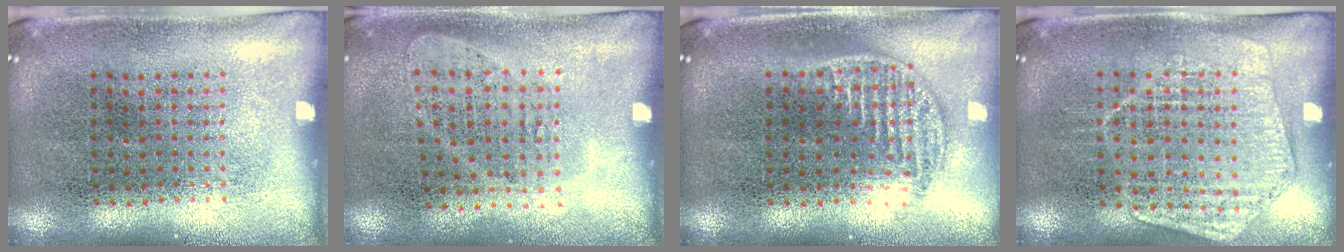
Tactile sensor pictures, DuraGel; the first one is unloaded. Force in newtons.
{"total": 0.9, "press": 0.8, "slide": 0.4}
{"total": 1.3, "press": 1.1, "slide": 0.5}
{"total": 1.4, "press": 1.4, "slide": 0.3}